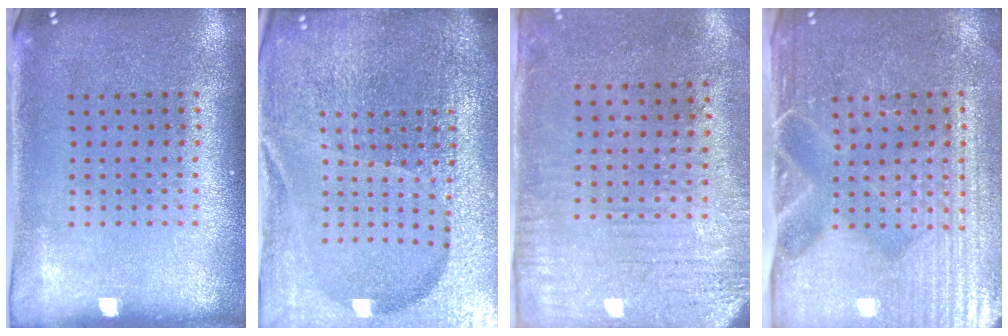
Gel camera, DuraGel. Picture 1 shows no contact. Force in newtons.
{"total": 6.6, "press": 5.7, "slide": 3.3}
{"total": 3.1, "press": 2.5, "slide": 1.9}
{"total": 4.6, "press": 4.2, "slide": 1.8}